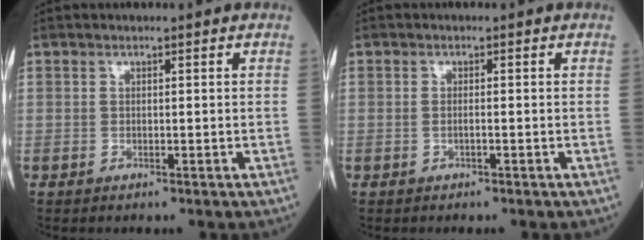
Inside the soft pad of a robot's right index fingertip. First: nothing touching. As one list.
[{"total": 0.6, "force": [-0.3, 0.1, 0.5], "torque": [-0.011, 0.001, -0.006]}]